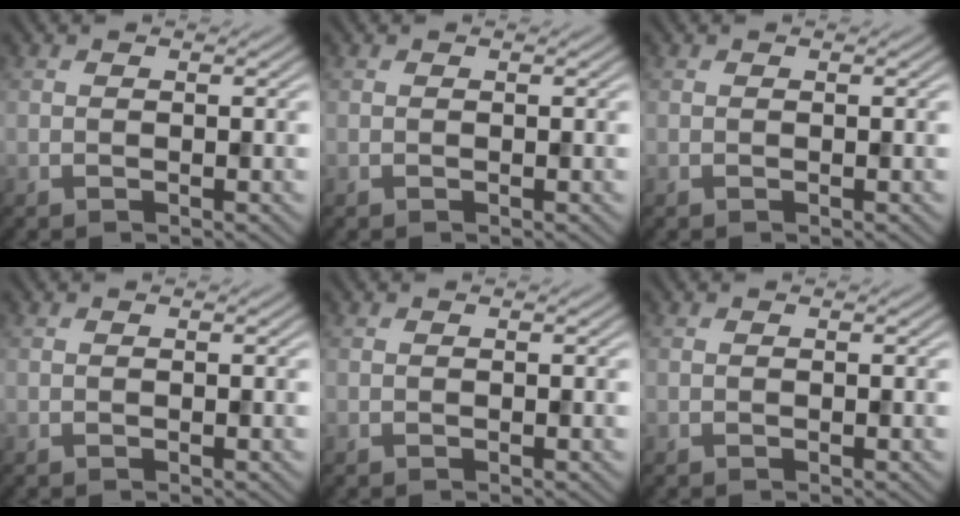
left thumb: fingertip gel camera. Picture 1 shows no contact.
{"total": 0.0}
{"total": 0.0}
{"total": 0.0}
{"total": 0.0}
{"total": 0.0}